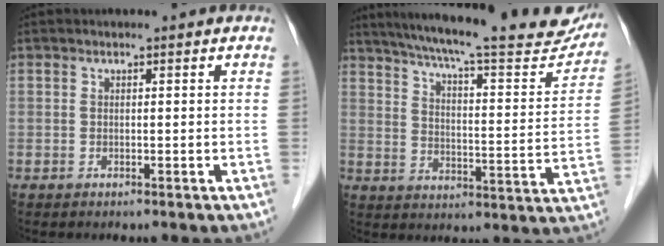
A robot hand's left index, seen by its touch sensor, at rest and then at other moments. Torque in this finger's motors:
{"motor_torque": [0.46, -0.51, 0.47, 0.07]}